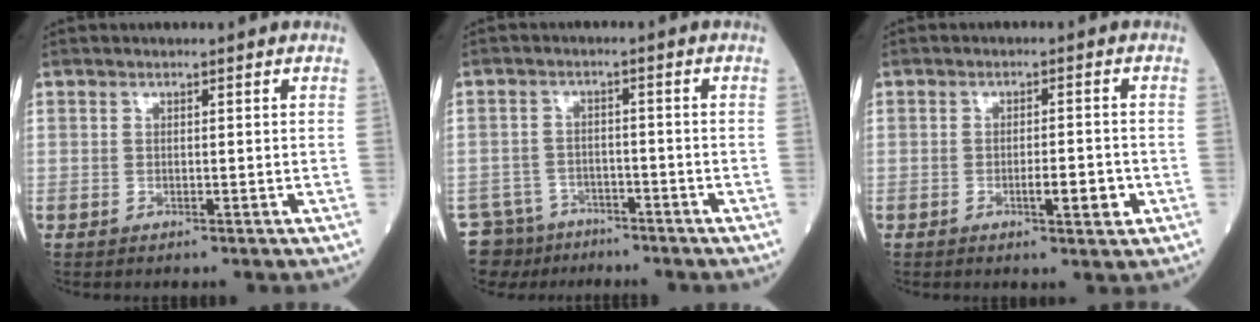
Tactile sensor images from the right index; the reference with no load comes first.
{"total": 6.5, "force": [-5.4, 3.6, -0.4], "torque": [0.005, 0.011, -0.090]}
{"total": 3.9, "force": [-1.3, 0.8, 3.5], "torque": [-0.051, 0.000, -0.017]}